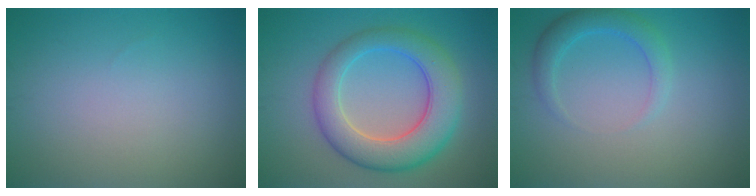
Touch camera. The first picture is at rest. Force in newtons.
{"total": 7.5, "press": 7.5, "slide": 0.3}
{"total": 2.6, "press": 2.6, "slide": 0.2}